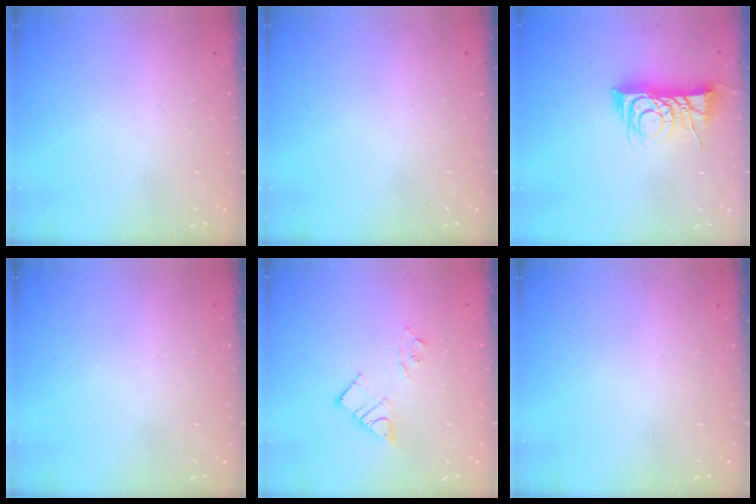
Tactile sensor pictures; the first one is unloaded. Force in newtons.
{"total": 0.0}
{"total": 9.7, "press": 9.7, "slide": 0.6}
{"total": 0.0}
{"total": 7.1, "press": 7.1, "slide": 0.6}
{"total": 0.0}